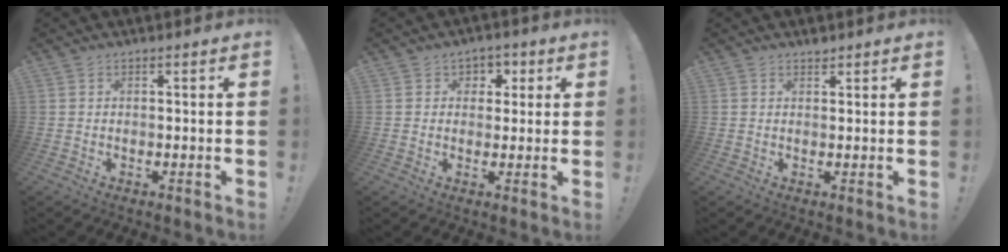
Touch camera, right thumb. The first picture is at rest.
{"total": 4.3, "force": [0.6, 4.1, 1.0], "torque": [-0.004, -0.002, 0.011]}
{"total": 1.2, "force": [1.2, 0.1, 0.1], "torque": [0.013, -0.011, 0.021]}